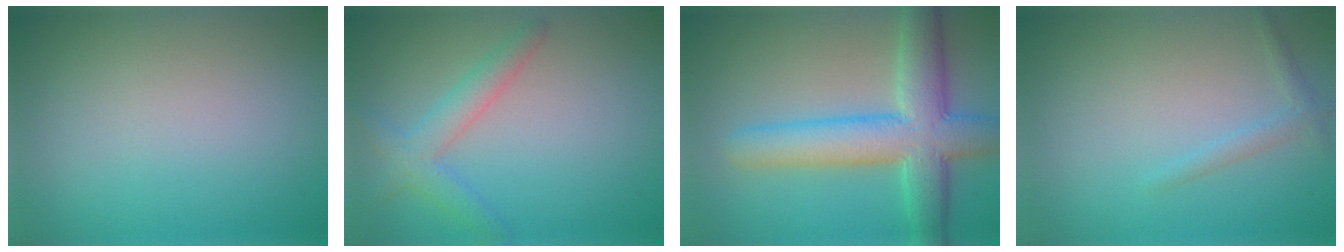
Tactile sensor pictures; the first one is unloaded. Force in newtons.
{"total": 2.9, "press": 2.9, "slide": 0.1}
{"total": 8.0, "press": 8.0, "slide": 0.4}
{"total": 1.3, "press": 1.3, "slide": 0.1}